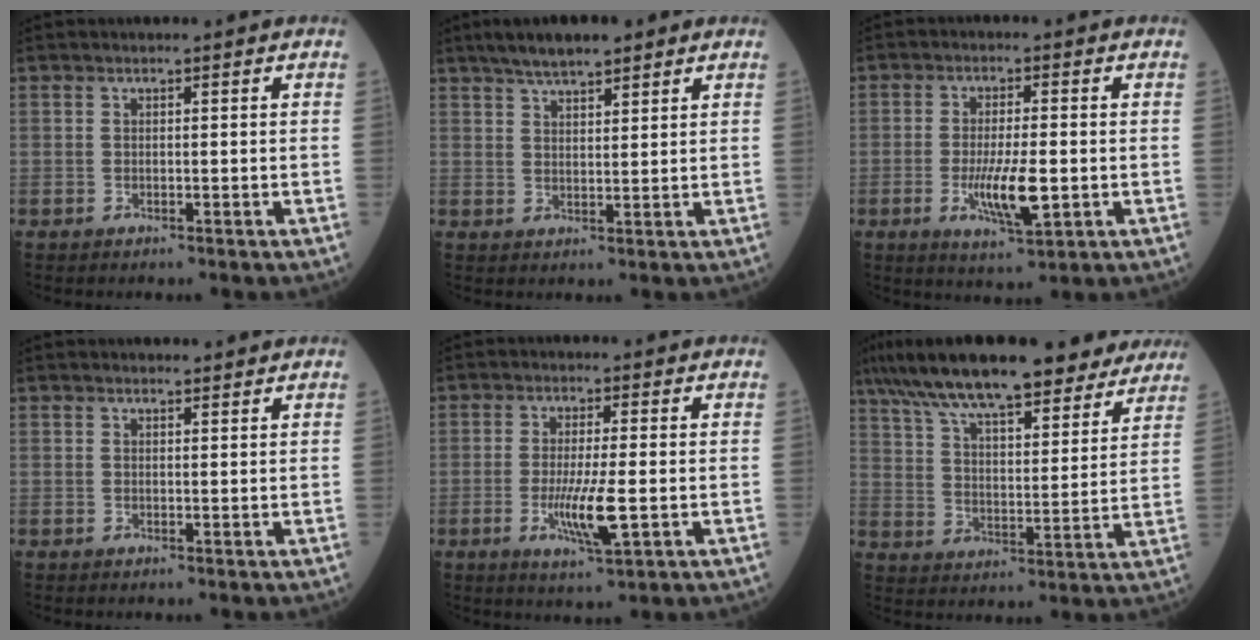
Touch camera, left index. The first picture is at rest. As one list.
[{"total": 7.3, "force": [5.5, 1.8, 4.4], "torque": [-0.075, 0.021, 0.091]}, {"total": 7.4, "force": [-1.5, 1.5, 7.0], "torque": [-0.135, -0.014, -0.024]}, {"total": 2.0, "force": [2.0, 0.4, 0.2], "torque": [-0.009, 0.005, 0.027]}, {"total": 6.7, "force": [-1.4, 0.6, 6.5], "torque": [-0.129, -0.016, -0.024]}, {"total": 24.3, "force": [20.0, 5.7, 12.7], "torque": [-0.210, 0.032, 0.288]}]